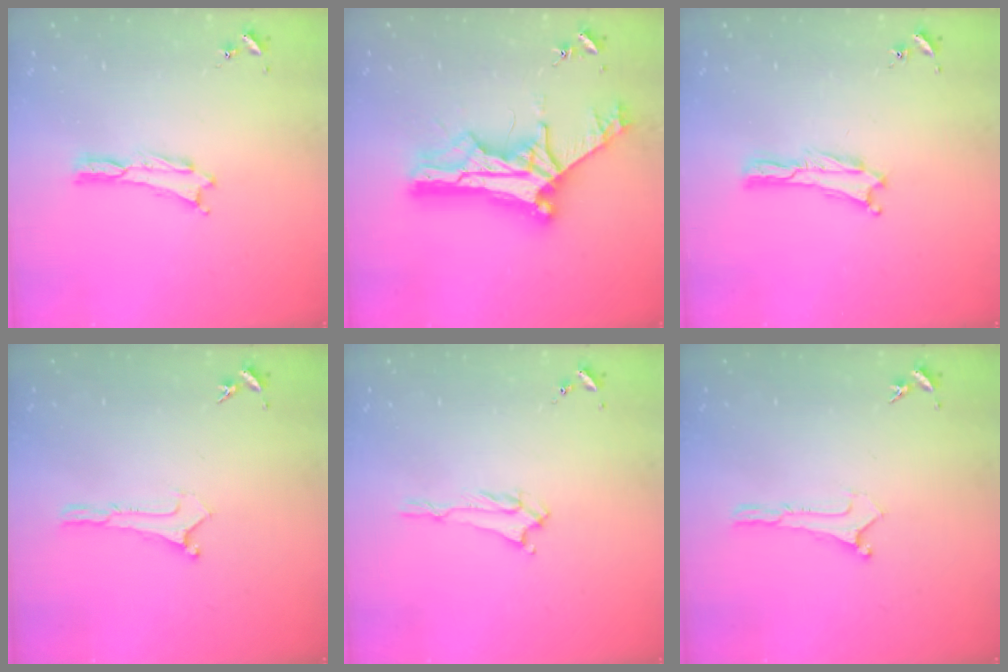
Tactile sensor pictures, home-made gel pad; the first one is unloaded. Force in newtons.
{"total": 14.7, "press": 14.7, "slide": 1.3}
{"total": 0.0}
{"total": 0.0}
{"total": 1.4, "press": 1.3, "slide": 0.2}
{"total": 0.0}